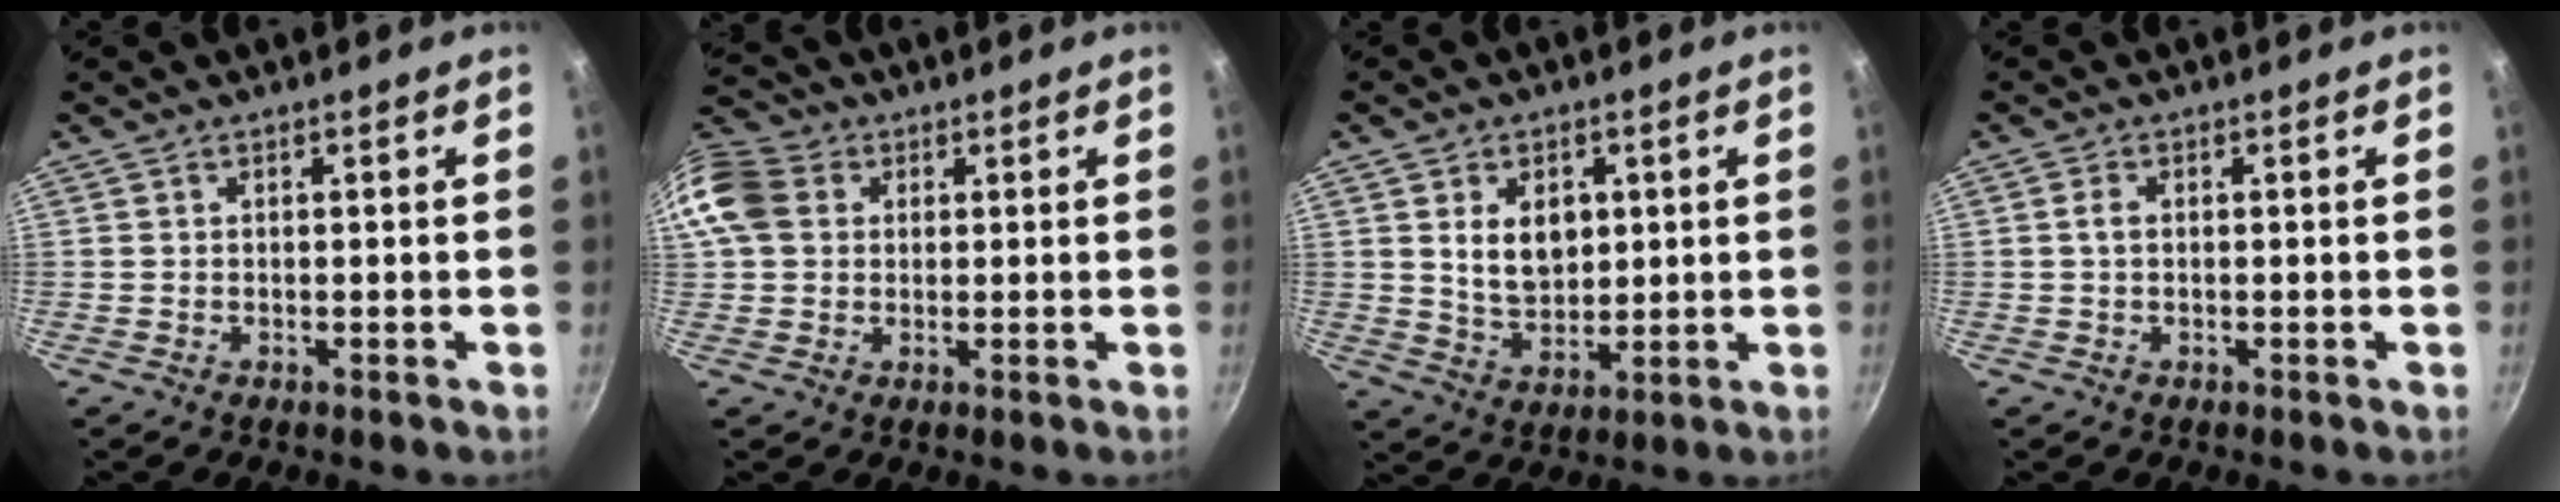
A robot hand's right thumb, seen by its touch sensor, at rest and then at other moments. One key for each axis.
{"total": 12.4, "fx": 2.8, "fy": 10.3, "fz": 6.4, "tx": -0.131, "ty": 0.022, "tz": 0.039}
{"total": 8.5, "fx": 2.1, "fy": 6.0, "fz": 5.7, "tx": -0.072, "ty": -0.019, "tz": 0.045}
{"total": 1.6, "fx": 0.2, "fy": 1.0, "fz": 1.3, "tx": -0.023, "ty": 0.005, "tz": 0.002}